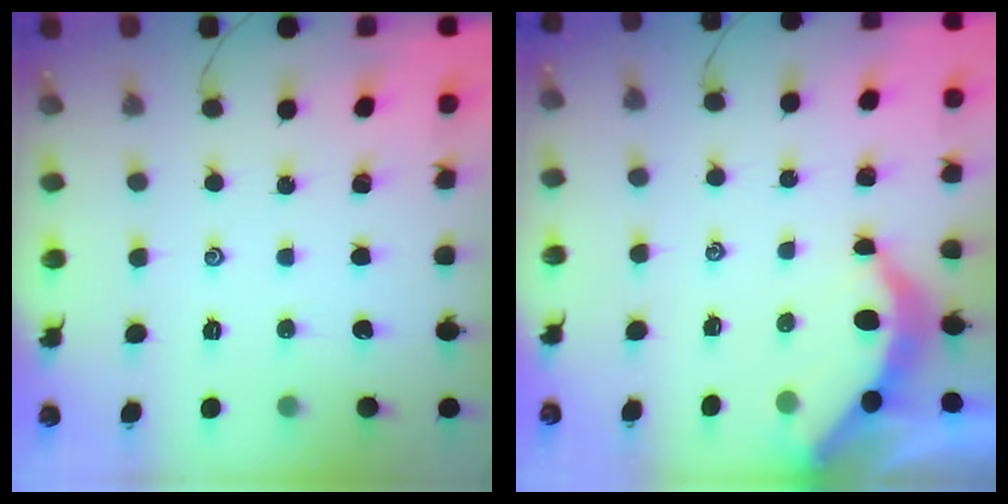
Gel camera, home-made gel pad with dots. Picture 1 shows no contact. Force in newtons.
{"total": 3.8, "press": 3.8, "slide": 0.4}